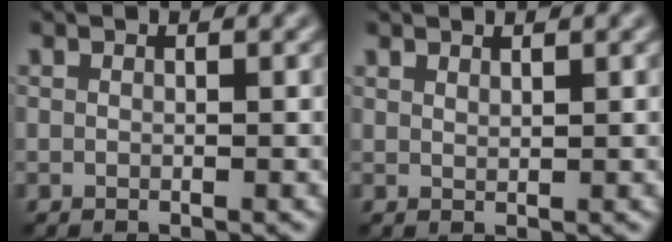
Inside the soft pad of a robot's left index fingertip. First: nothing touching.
{"total": 0.7, "force": [0.6, 0.0, 0.1], "torque": [0.000, 0.002, 0.012]}